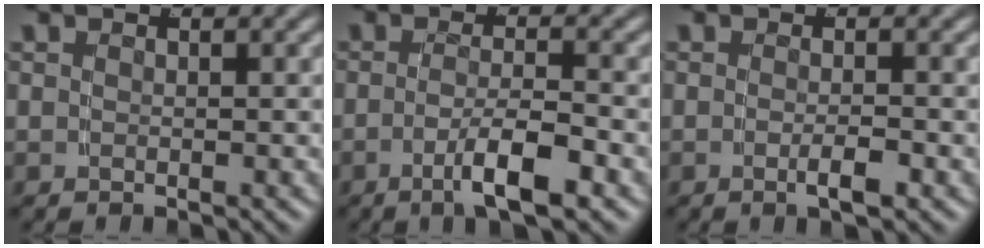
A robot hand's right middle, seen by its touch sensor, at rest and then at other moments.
{"total": 4.2, "force": [-2.3, 0.2, 3.5], "torque": [-0.061, -0.010, -0.032]}
{"total": 1.7, "force": [-1.0, -0.4, 1.3], "torque": [-0.025, -0.006, -0.014]}